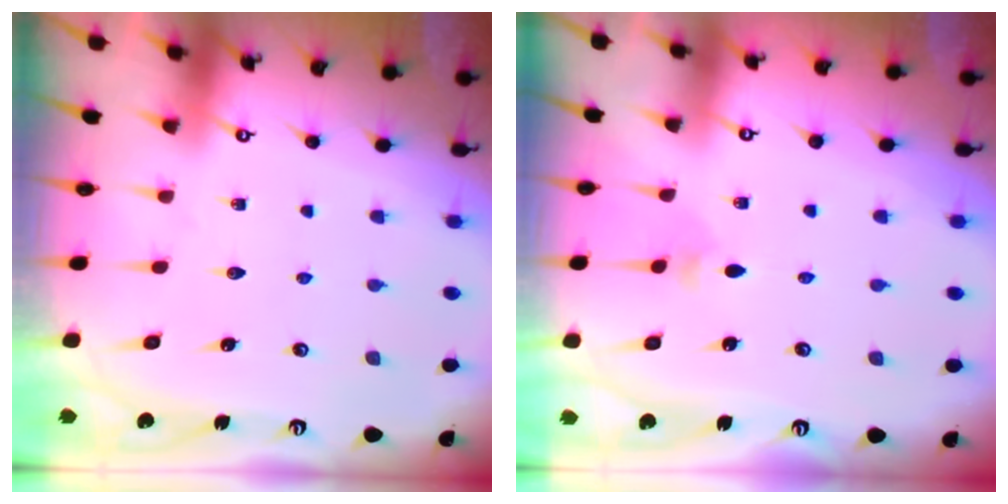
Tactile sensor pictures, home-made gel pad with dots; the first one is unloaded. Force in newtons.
{"total": 2.9, "press": 2.8, "slide": 0.8}